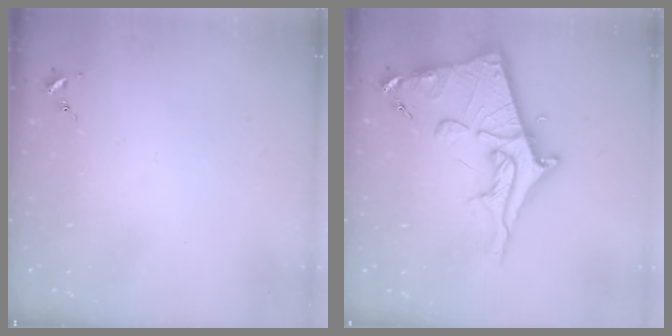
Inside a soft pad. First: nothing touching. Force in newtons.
{"total": 19.1, "press": 19.1, "slide": 1.4}